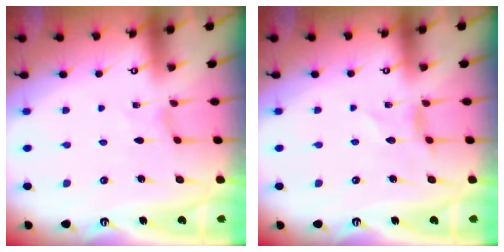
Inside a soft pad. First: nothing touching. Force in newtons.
{"total": 1.7, "press": 1.7, "slide": 0.1}